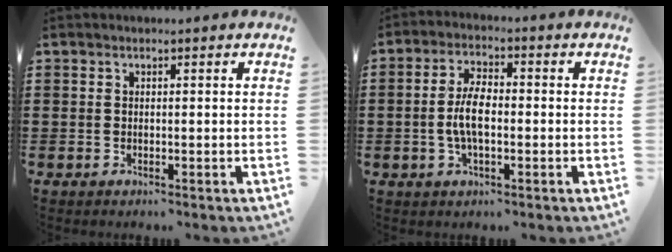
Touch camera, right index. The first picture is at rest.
{"total": 5.7, "force": [-0.8, 2.5, 5.1], "torque": [-0.111, 0.000, -0.021]}